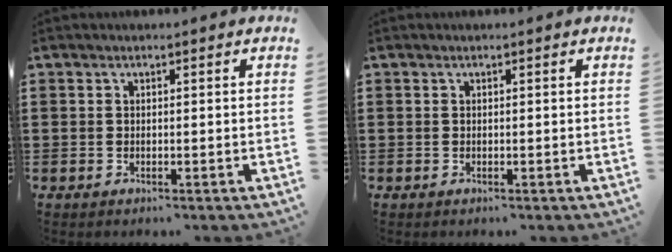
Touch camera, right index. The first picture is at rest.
{"total": 0.0}